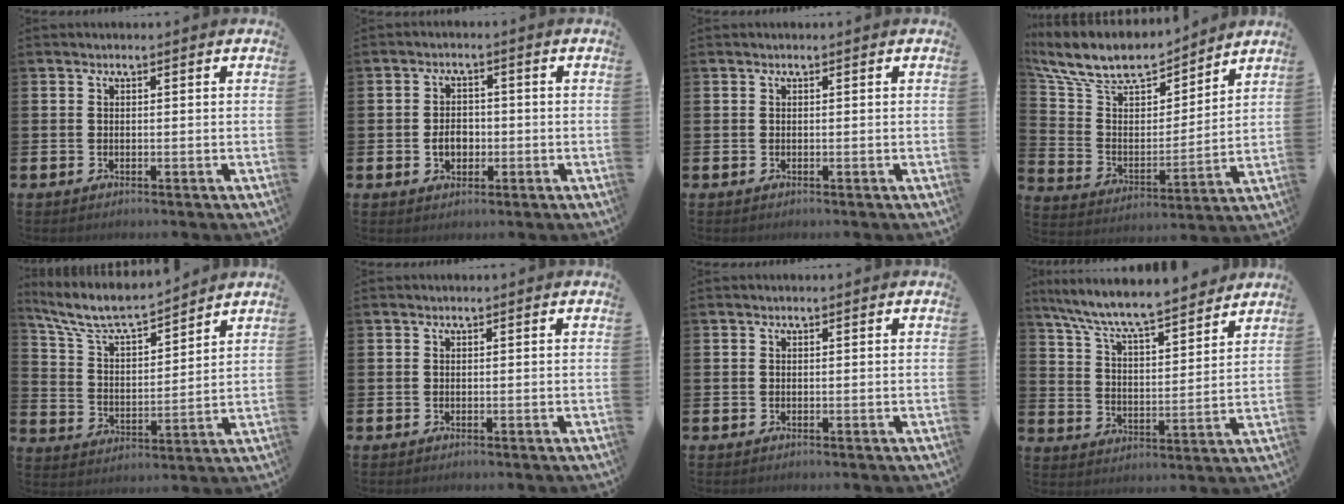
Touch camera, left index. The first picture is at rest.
{"total": 3.2, "force": [-0.8, 2.4, 2.0], "torque": [-0.018, -0.006, -0.023]}
{"total": 0.0}
{"total": 11.2, "force": [10.0, 3.6, 3.4], "torque": [-0.108, -0.069, 0.174]}
{"total": 8.0, "force": [7.4, 1.3, 2.8], "torque": [-0.090, -0.045, 0.129]}
{"total": 0.0}
{"total": 0.0}
{"total": 8.4, "force": [7.9, 0.8, 2.7], "torque": [-0.088, -0.058, 0.137]}